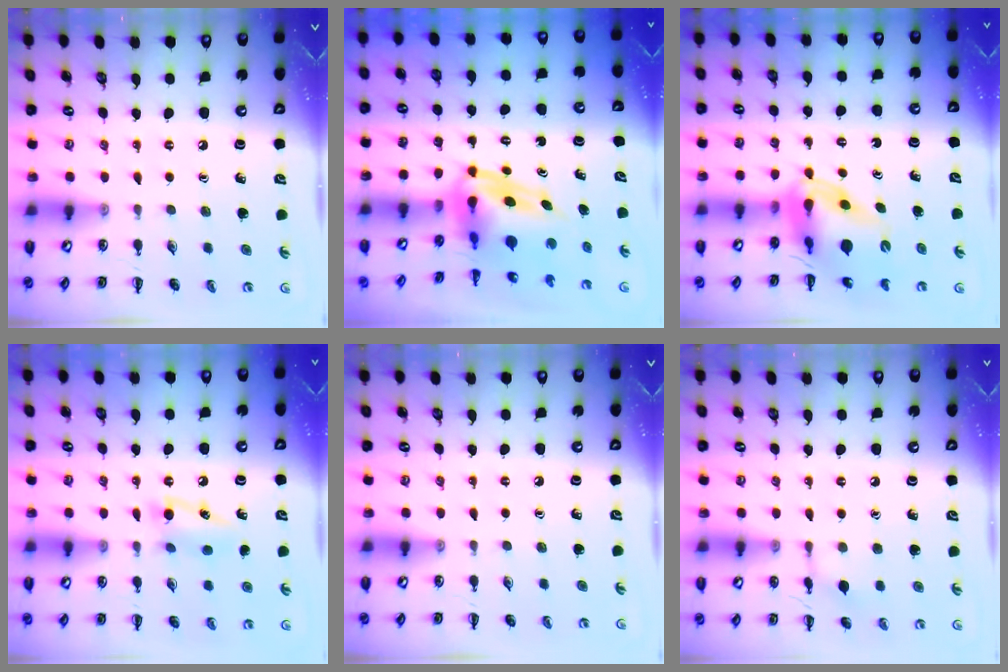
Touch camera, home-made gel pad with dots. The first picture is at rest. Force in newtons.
{"total": 7.2, "press": 7.0, "slide": 1.9}
{"total": 12.5, "press": 11.8, "slide": 3.9}
{"total": 5.2, "press": 5.1, "slide": 1.3}
{"total": 0.0}
{"total": 5.9, "press": 5.7, "slide": 1.7}